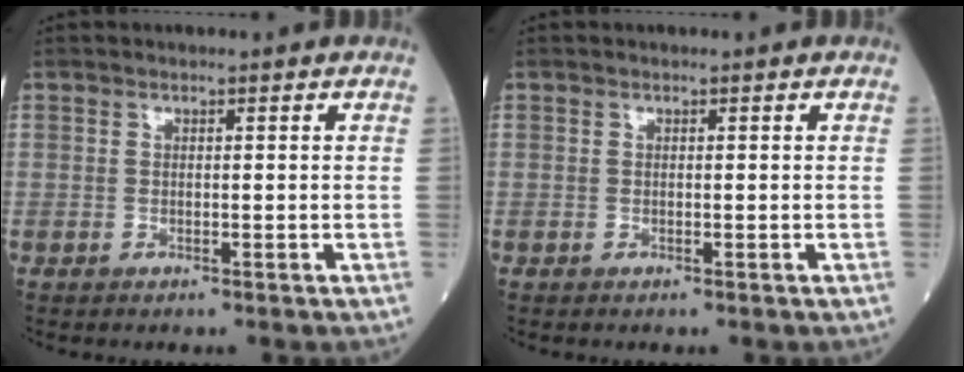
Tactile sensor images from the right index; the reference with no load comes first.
{"total": 0.0}